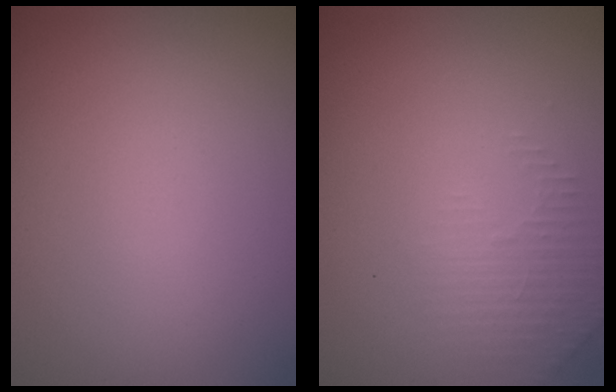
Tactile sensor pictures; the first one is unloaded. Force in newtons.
{"total": 1.9, "press": 1.8, "slide": 0.6}